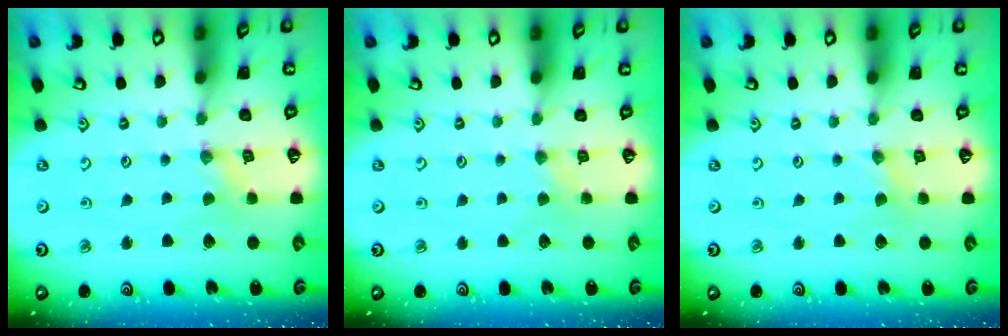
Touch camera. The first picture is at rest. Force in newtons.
{"total": 0.9, "press": 0.8, "slide": 0.3}
{"total": 1.1, "press": 1.1, "slide": 0.4}